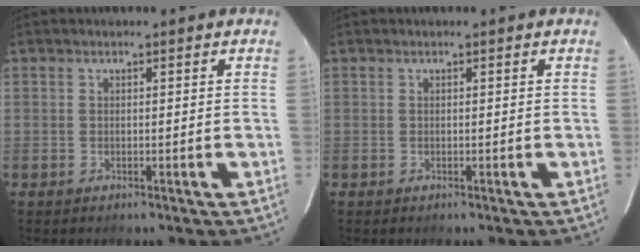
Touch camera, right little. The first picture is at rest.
{"total": 0.0}